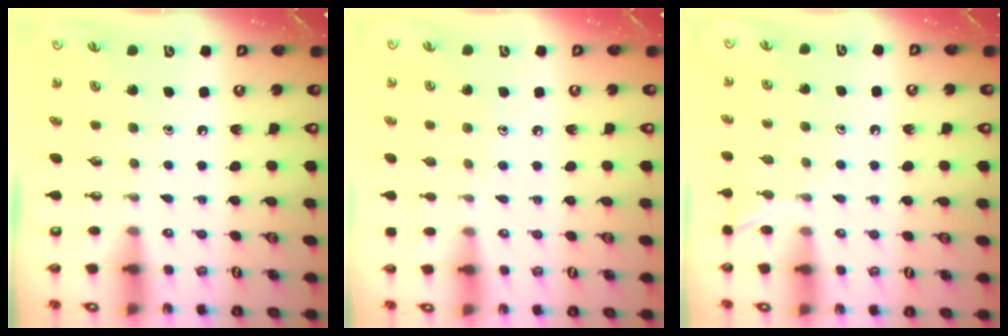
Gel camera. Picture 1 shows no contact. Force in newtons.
{"total": 3.7, "press": 3.7, "slide": 0.4}
{"total": 5.4, "press": 5.3, "slide": 0.6}